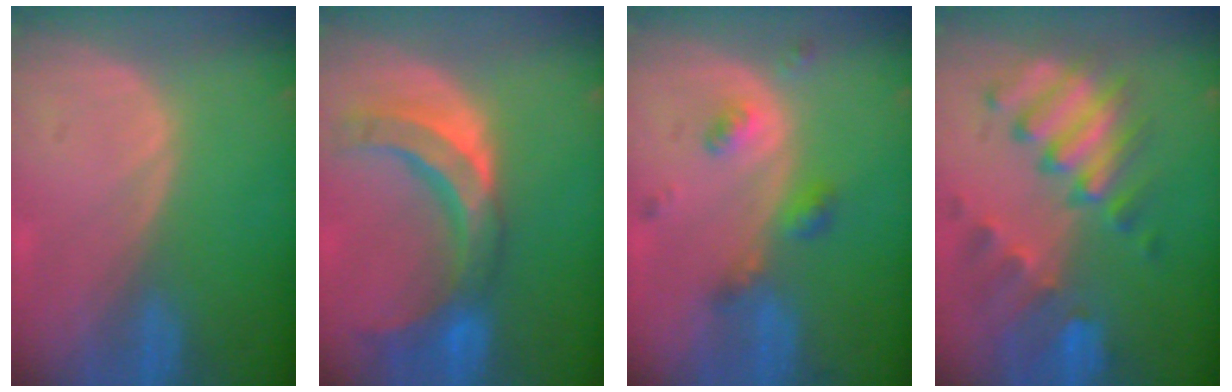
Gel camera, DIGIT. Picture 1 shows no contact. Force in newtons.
{"total": 10.4, "press": 9.3, "slide": 4.7}
{"total": 5.0, "press": 4.4, "slide": 2.4}
{"total": 10.1, "press": 8.9, "slide": 4.8}